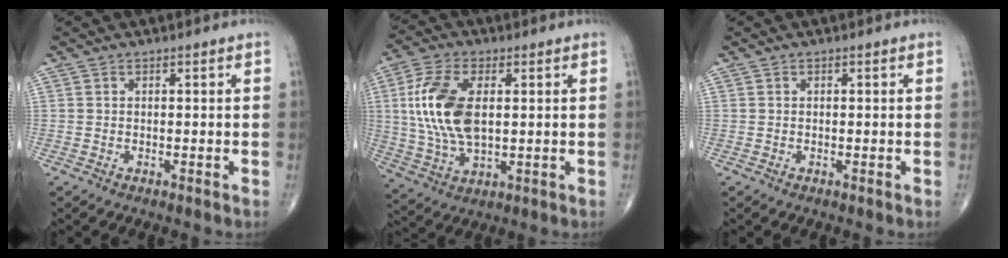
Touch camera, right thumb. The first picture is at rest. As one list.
[{"total": 14.3, "force": [2.0, 7.5, 12.0], "torque": [-0.252, -0.002, 0.041]}, {"total": 0.0}]